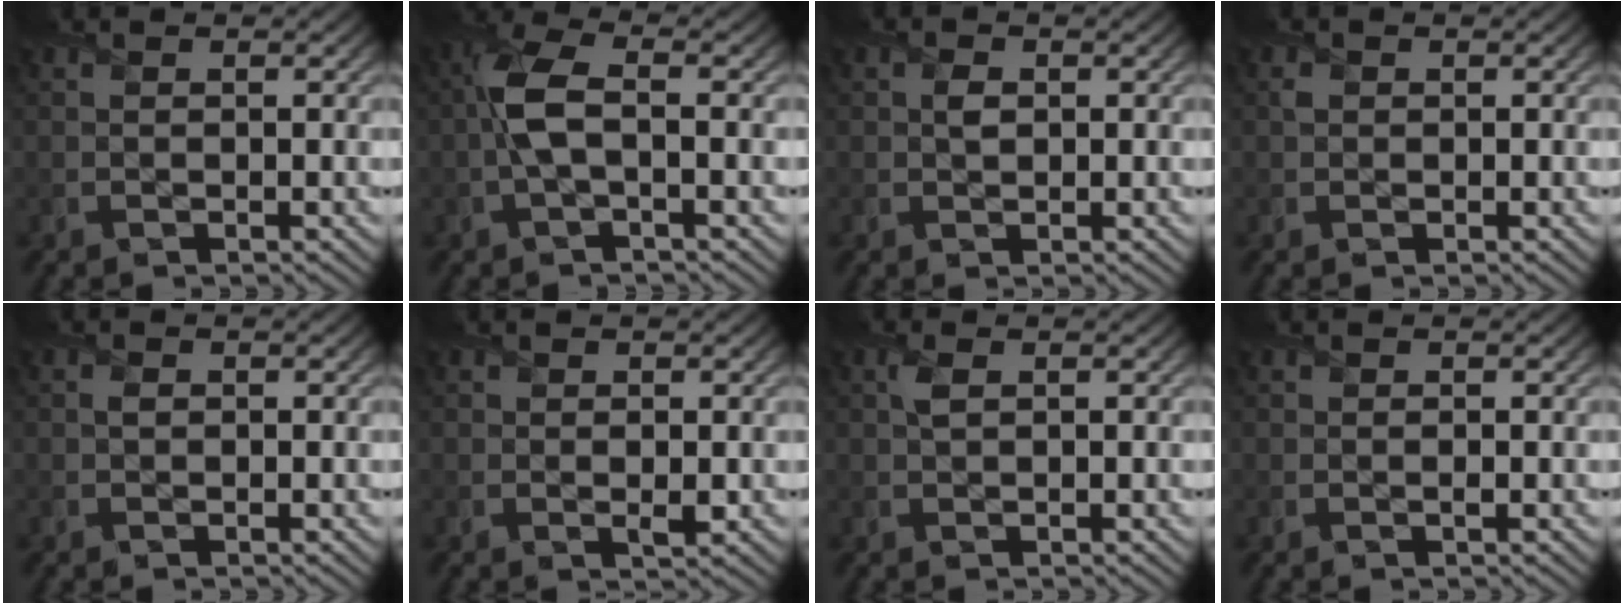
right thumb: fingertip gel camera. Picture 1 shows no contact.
{"total": 5.2, "force": [-0.4, 2.0, 4.9], "torque": [-0.115, 0.006, -0.015]}
{"total": 1.2, "force": [0.2, 0.9, 0.7], "torque": [-0.012, -0.003, 0.003]}
{"total": 0.6, "force": [0.2, 0.6, 0.1], "torque": [-0.004, -0.003, 0.003]}
{"total": 0.6, "force": [0.0, 0.5, 0.2], "torque": [0.000, -0.003, 0.000]}
{"total": 0.9, "force": [0.1, 0.4, 0.8], "torque": [-0.010, -0.009, 0.003]}
{"total": 1.4, "force": [0.5, 0.7, 1.1], "torque": [-0.029, 0.001, 0.010]}
{"total": 0.0}